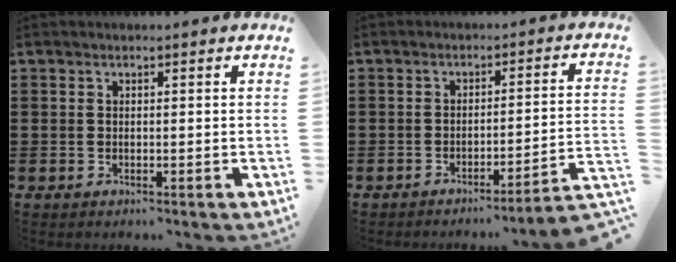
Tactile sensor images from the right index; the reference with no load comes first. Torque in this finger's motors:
{"motor_torque": [0.01, 0.08, 0.03, -0.01]}